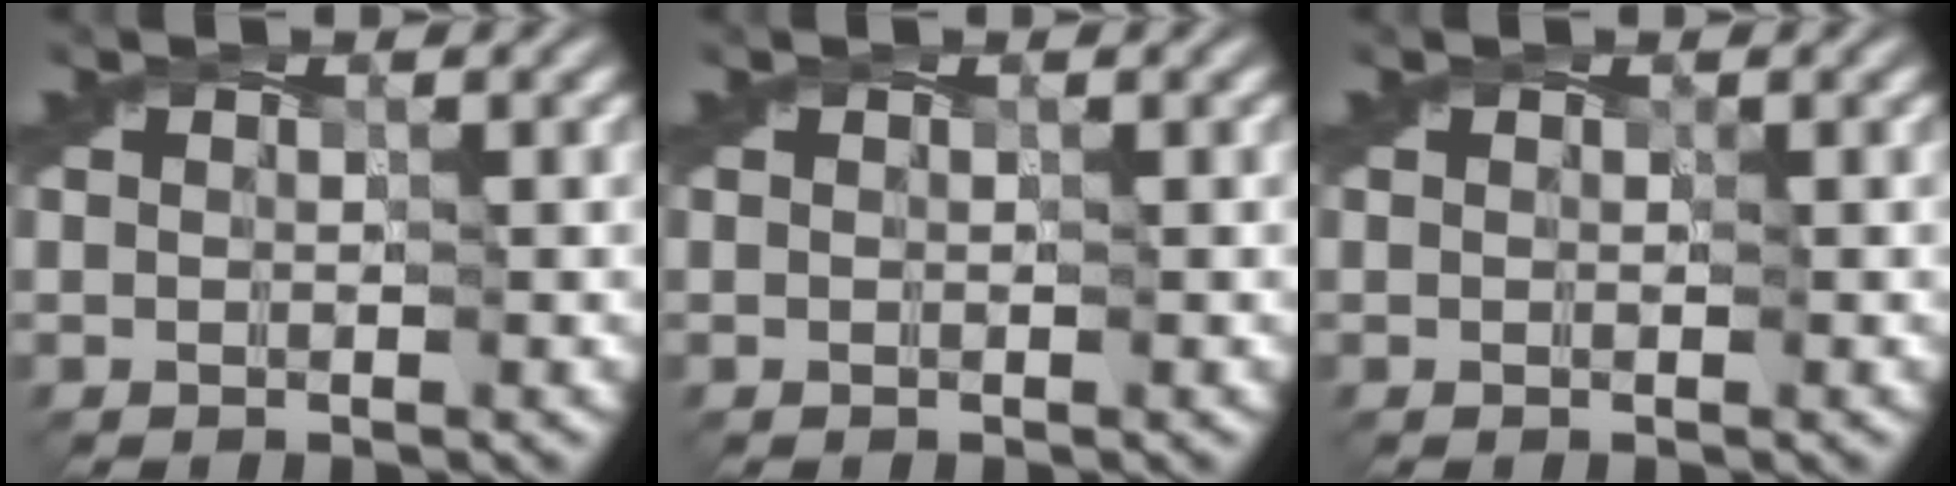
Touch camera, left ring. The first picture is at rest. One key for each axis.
{"total": 0.0}
{"total": 0.0}